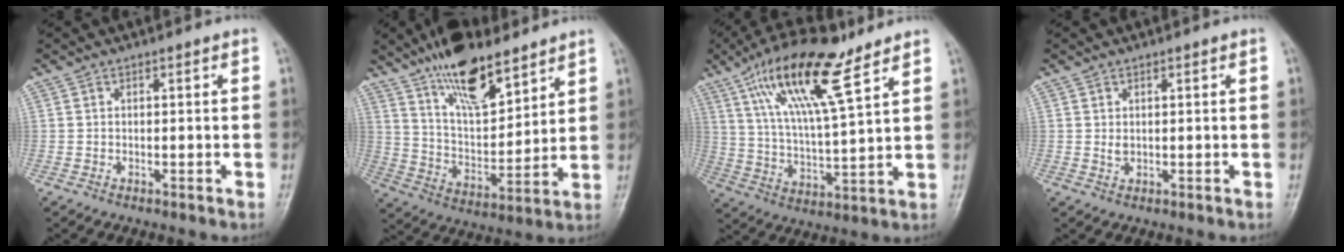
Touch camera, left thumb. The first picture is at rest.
{"total": 16.5, "force": [11.5, 6.3, 10.0], "torque": [-0.140, -0.063, 0.210]}
{"total": 17.5, "force": [10.0, 4.7, 13.6], "torque": [-0.238, -0.030, 0.184]}
{"total": 1.5, "force": [0.3, 1.0, 1.0], "torque": [-0.014, 0.001, 0.009]}